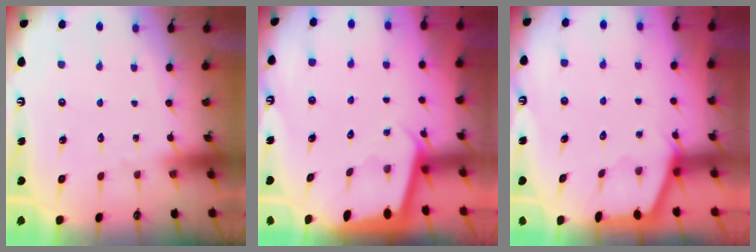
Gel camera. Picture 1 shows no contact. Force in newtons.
{"total": 1.9, "press": 1.9, "slide": 0.1}
{"total": 1.8, "press": 1.8, "slide": 0.2}